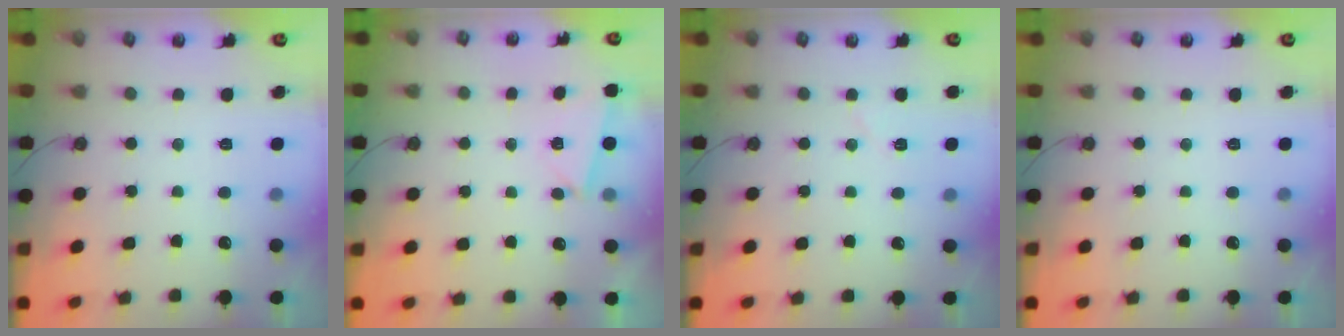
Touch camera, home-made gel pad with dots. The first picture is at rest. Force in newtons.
{"total": 2.5, "press": 2.1, "slide": 1.5}
{"total": 4.3, "press": 4.3, "slide": 0.4}
{"total": 0.0}